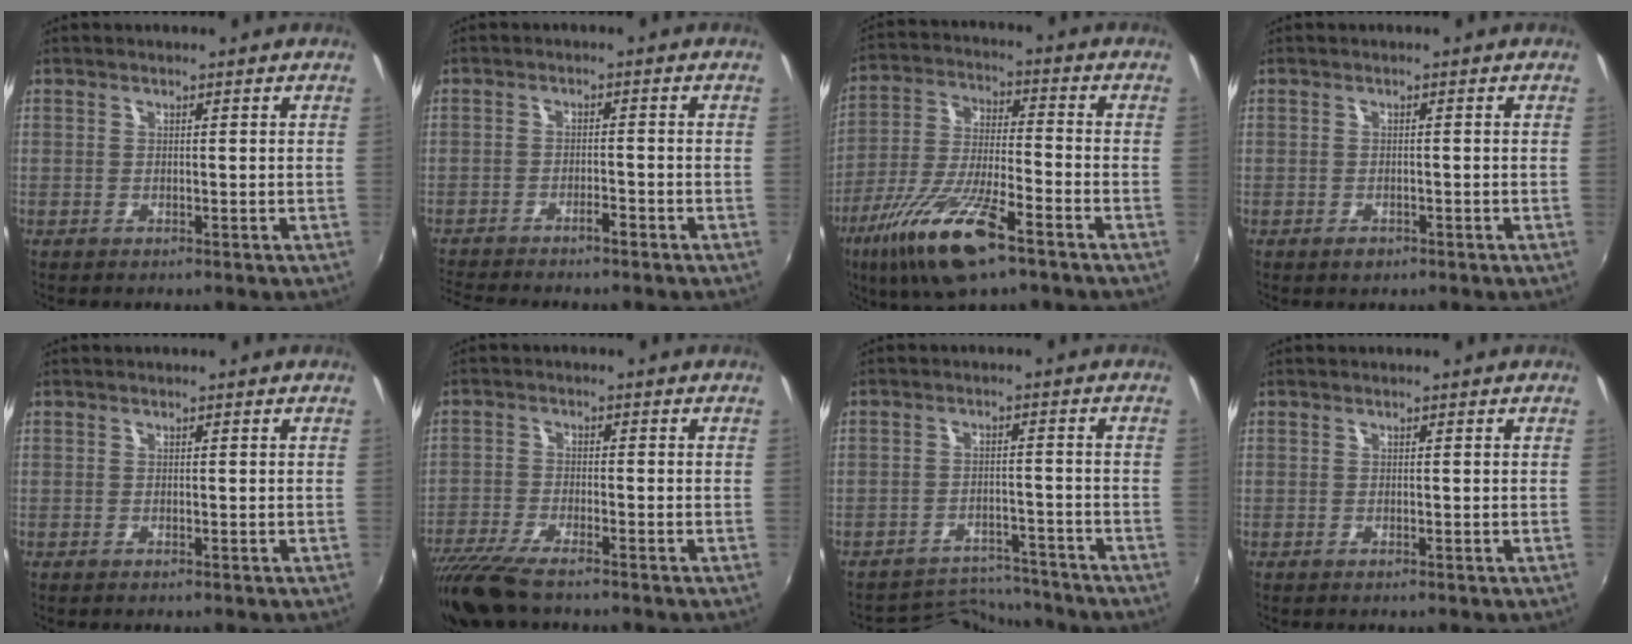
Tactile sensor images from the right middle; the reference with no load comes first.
{"total": 5.3, "force": [-4.9, 0.3, 2.0], "torque": [-0.053, -0.008, -0.086]}
{"total": 16.1, "force": [-9.5, 3.9, 12.3], "torque": [-0.254, -0.037, -0.179]}
{"total": 3.3, "force": [-2.3, 1.4, 2.0], "torque": [-0.047, -0.009, -0.042]}
{"total": 0.0}
{"total": 10.4, "force": [-8.5, 2.1, 5.7], "torque": [-0.137, -0.037, -0.159]}
{"total": 11.5, "force": [-11.3, 2.1, 1.2], "torque": [-0.037, 0.021, -0.164]}
{"total": 0.0}